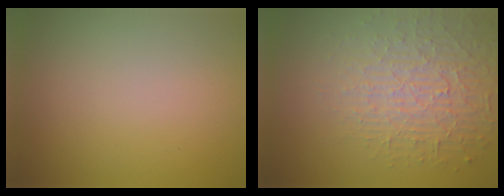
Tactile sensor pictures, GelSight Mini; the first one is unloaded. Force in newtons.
{"total": 4.7, "press": 4.1, "slide": 2.2}